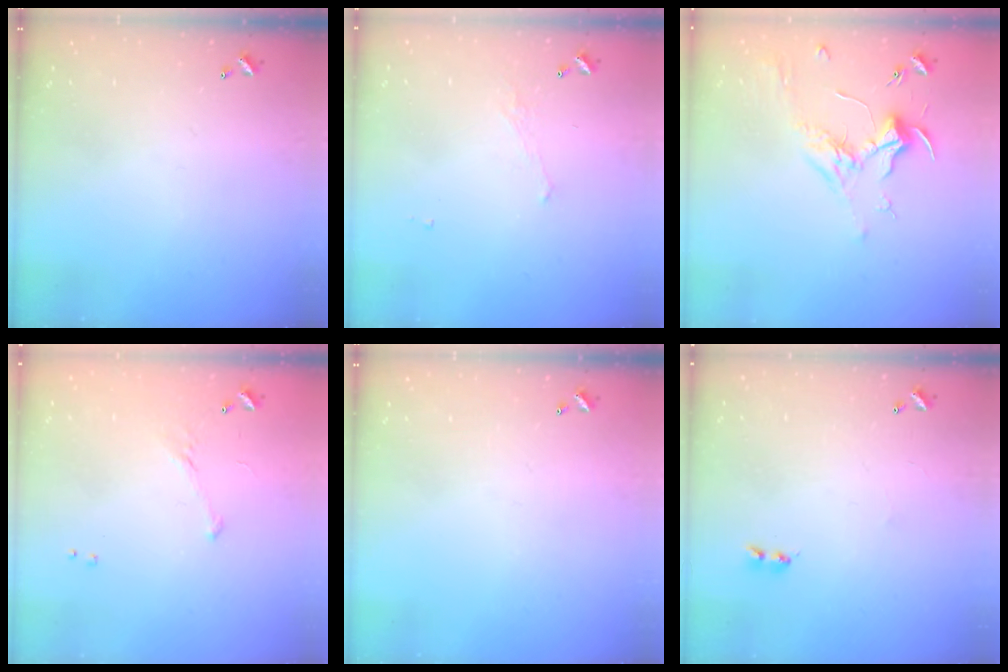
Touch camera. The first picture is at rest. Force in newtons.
{"total": 1.1, "press": 0.8, "slide": 0.7}
{"total": 1.8, "press": 1.7, "slide": 0.7}
{"total": 5.4, "press": 5.3, "slide": 1.0}
{"total": 0.0}
{"total": 2.2, "press": 2.1, "slide": 0.6}